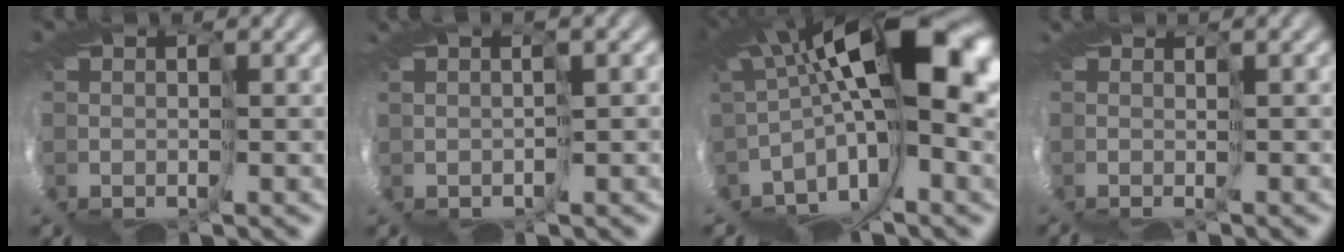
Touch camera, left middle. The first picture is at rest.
{"total": 3.7, "force": [0.1, -3.1, -2.0], "torque": [0.031, -0.011, 0.011]}
{"total": 9.1, "force": [0.2, 0.7, 9.1], "torque": [-0.146, 0.012, 0.005]}
{"total": 2.9, "force": [-1.5, -2.3, -1.0], "torque": [0.005, -0.008, -0.005]}